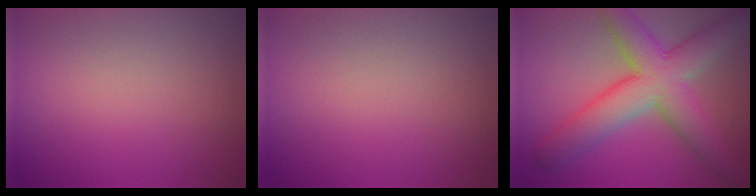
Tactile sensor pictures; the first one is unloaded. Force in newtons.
{"total": 0.0}
{"total": 8.2, "press": 8.2, "slide": 0.2}